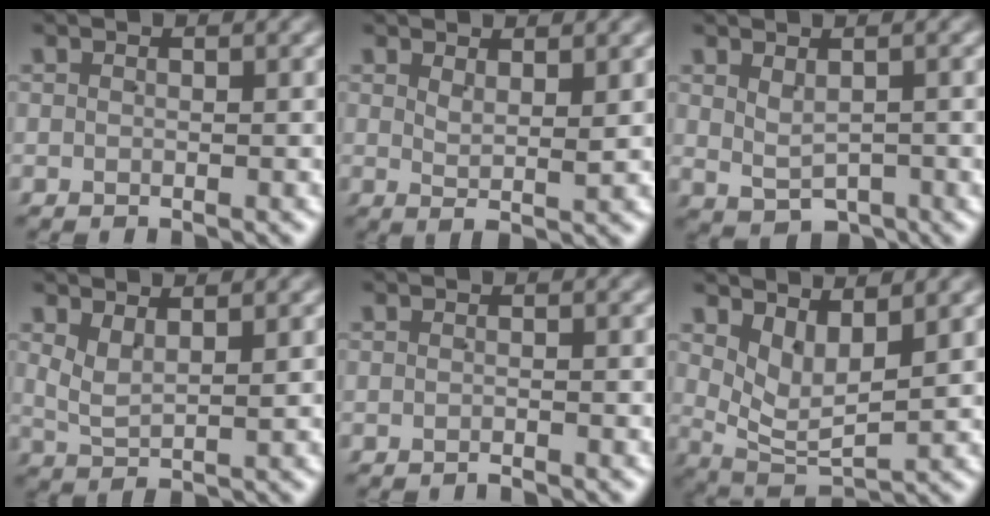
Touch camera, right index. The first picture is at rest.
{"total": 1.8, "force": [1.2, -0.2, 1.3], "torque": [-0.023, -0.009, 0.028]}
{"total": 2.2, "force": [-0.2, 1.4, 1.7], "torque": [-0.021, -0.013, 0.009]}
{"total": 2.3, "force": [1.5, 1.1, 1.4], "torque": [-0.040, -0.009, 0.033]}
{"total": 0.6, "force": [-0.6, 0.0, 0.0], "torque": [0.001, 0.001, -0.013]}
{"total": 5.6, "force": [1.8, 3.7, 3.7], "torque": [-0.079, -0.014, 0.034]}